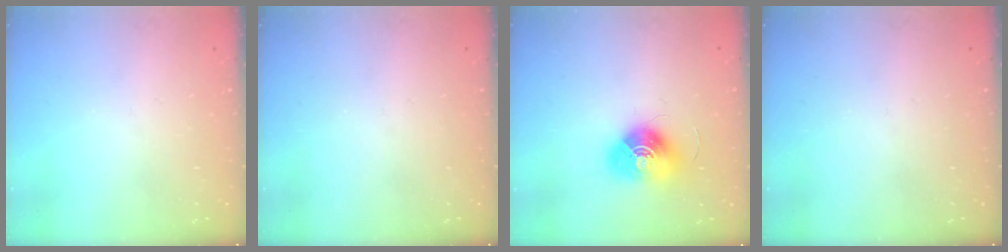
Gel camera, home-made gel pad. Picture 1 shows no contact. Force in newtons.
{"total": 0.0}
{"total": 13.1, "press": 13.1, "slide": 0.5}
{"total": 0.0}